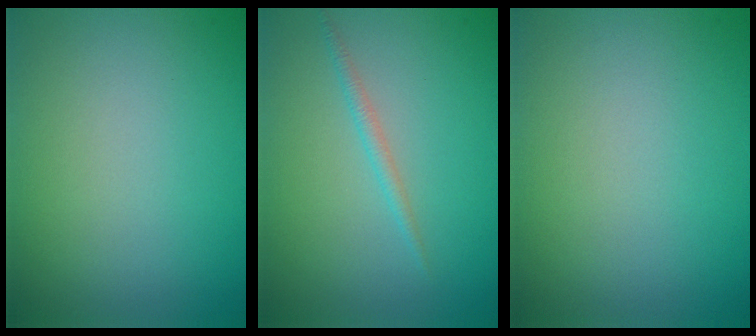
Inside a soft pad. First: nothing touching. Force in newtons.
{"total": 1.0, "press": 1.0, "slide": 0.0}
{"total": 0.0}